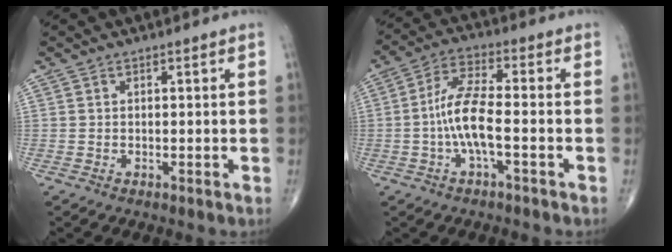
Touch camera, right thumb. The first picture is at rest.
{"total": 8.8, "force": [-1.8, 2.4, 8.2], "torque": [-0.180, 0.027, -0.040]}